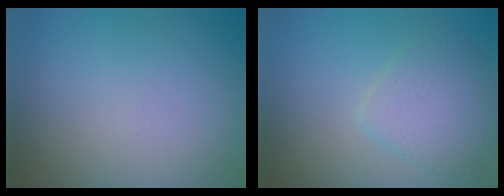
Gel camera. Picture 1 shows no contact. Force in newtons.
{"total": 3.0, "press": 3.0, "slide": 0.1}